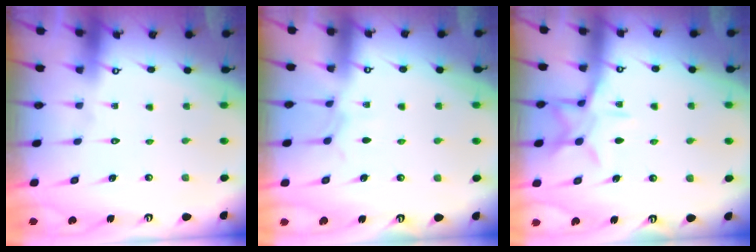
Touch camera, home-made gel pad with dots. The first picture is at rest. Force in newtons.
{"total": 4.3, "press": 4.3, "slide": 0.5}
{"total": 11.0, "press": 11.0, "slide": 0.7}